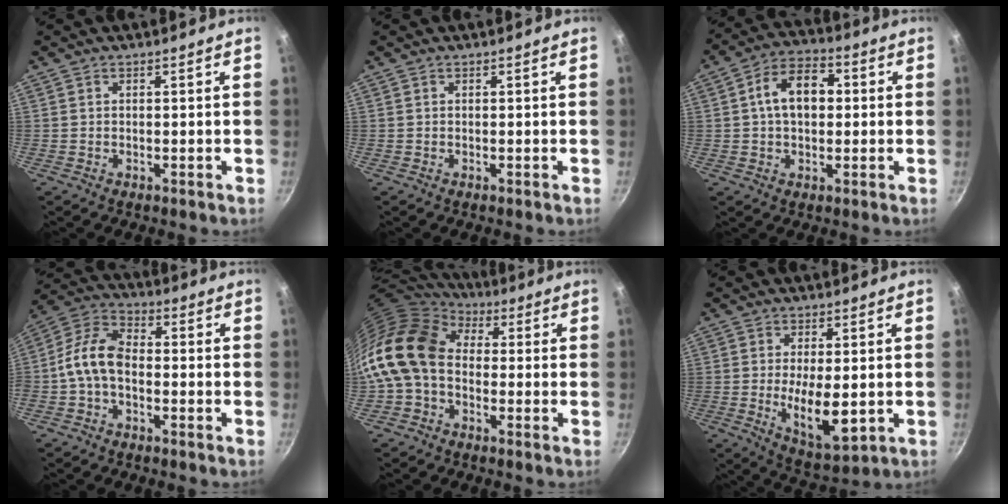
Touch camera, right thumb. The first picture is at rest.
{"total": 0.0}
{"total": 10.4, "force": [1.2, 6.8, 7.8], "torque": [-0.099, 0.024, 0.007]}
{"total": 9.3, "force": [-1.9, 5.6, 7.2], "torque": [-0.138, 0.041, -0.053]}
{"total": 15.6, "force": [-0.4, 11.4, 10.6], "torque": [-0.195, 0.032, -0.028]}
{"total": 10.2, "force": [-1.0, 4.3, 9.2], "torque": [-0.151, -0.017, -0.004]}